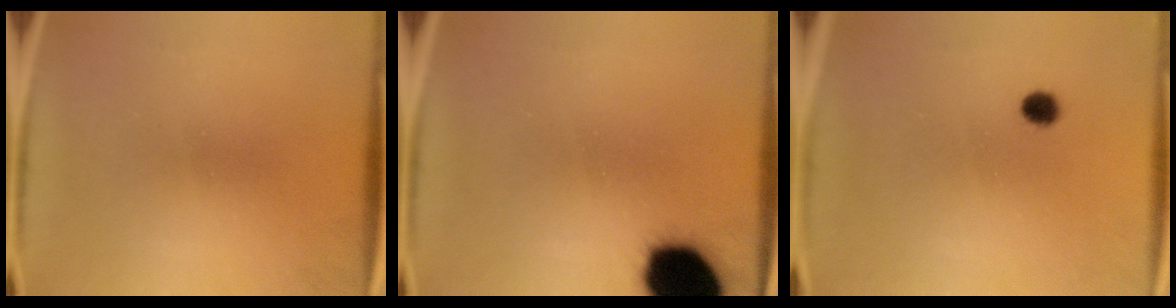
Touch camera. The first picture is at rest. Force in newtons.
{"total": 18.6}
{"total": 2.6}